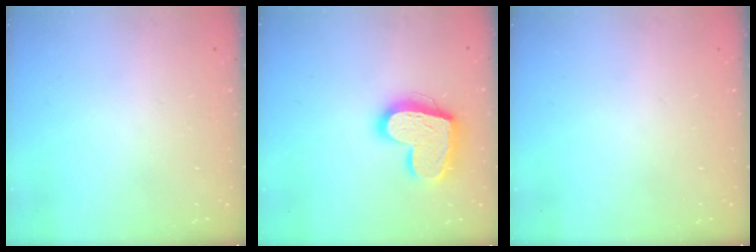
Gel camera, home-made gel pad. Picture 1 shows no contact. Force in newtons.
{"total": 17.5, "press": 17.4, "slide": 1.6}
{"total": 0.0}